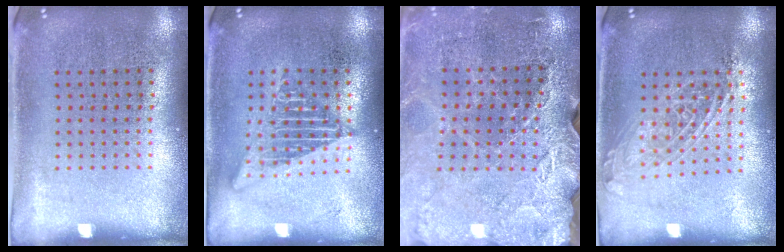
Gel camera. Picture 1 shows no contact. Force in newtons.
{"total": 2.6, "press": 2.6, "slide": 0.3}
{"total": 3.0, "press": 3.0, "slide": 0.1}
{"total": 1.6, "press": 1.3, "slide": 0.8}